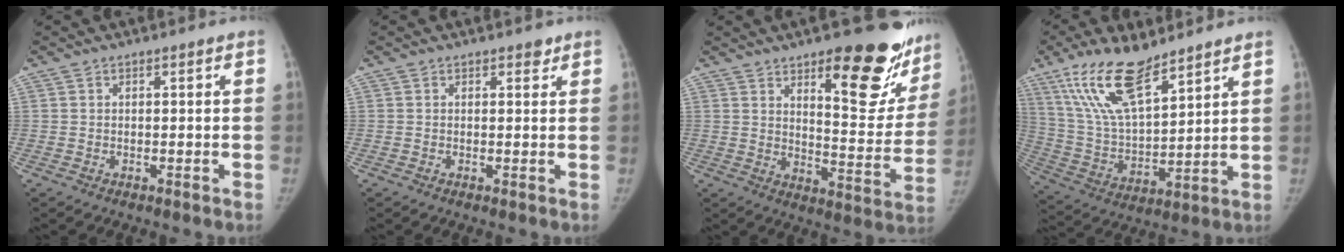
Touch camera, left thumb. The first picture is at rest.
{"total": 1.3, "force": [1.0, 0.7, 0.5], "torque": [0.005, -0.005, 0.009]}
{"total": 21.7, "force": [13.3, 7.5, 15.4], "torque": [-0.144, -0.092, 0.181]}
{"total": 17.3, "force": [11.6, 5.9, 11.5], "torque": [-0.201, -0.051, 0.230]}